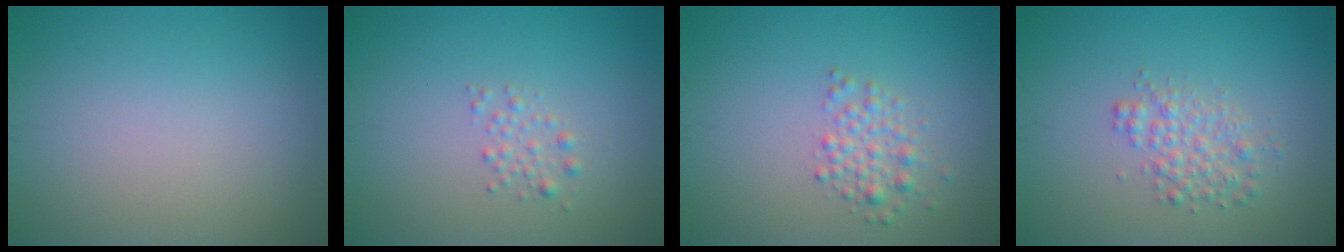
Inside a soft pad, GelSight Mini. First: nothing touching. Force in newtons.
{"total": 1.2, "press": 1.2, "slide": 0.0}
{"total": 2.1, "press": 2.1, "slide": 0.0}
{"total": 2.5, "press": 2.5, "slide": 0.1}